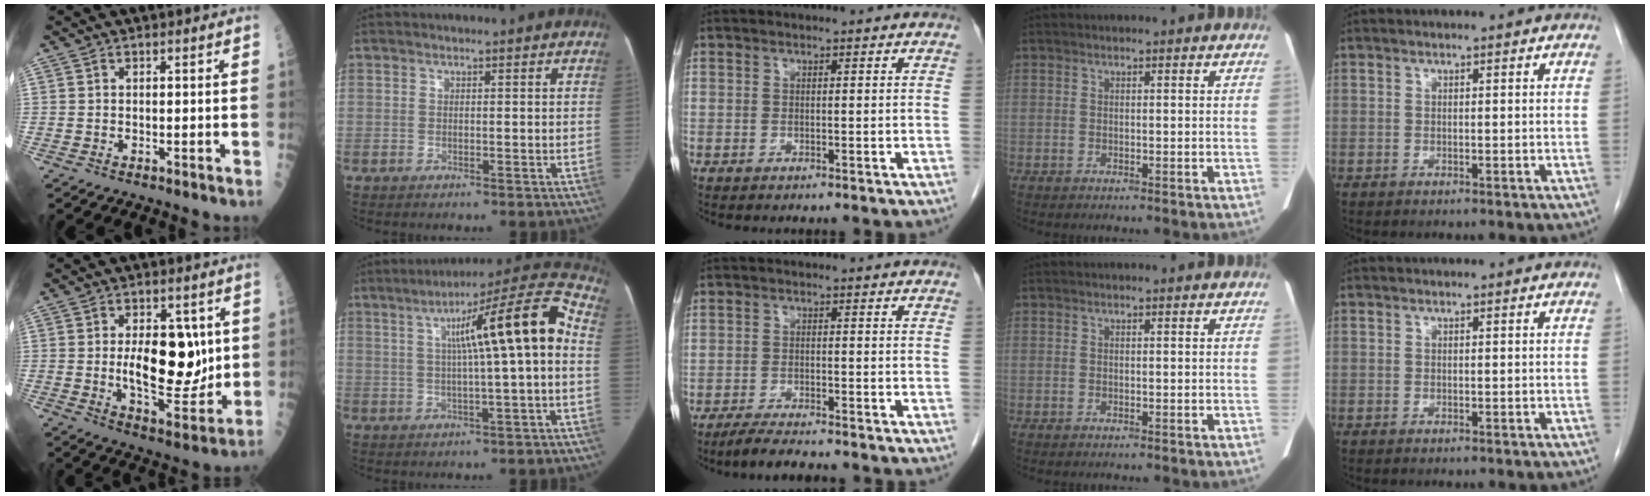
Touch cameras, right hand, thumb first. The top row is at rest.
{"thumb": {"total": 14.4, "force": [1.3, 7.4, 12.3], "torque": [-0.147, -0.018, 0.029]}, "index": {"total": 14.9, "force": [1.5, 0.7, 14.8], "torque": [-0.214, 0.042, 0.022]}, "middle": {"total": 4.4, "force": [-3.9, 0.2, 2.1], "torque": [-0.039, -0.014, -0.068]}}